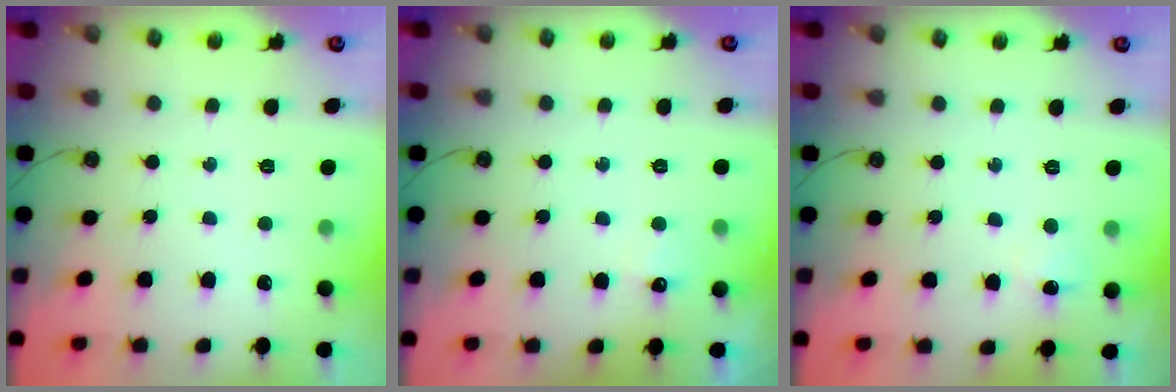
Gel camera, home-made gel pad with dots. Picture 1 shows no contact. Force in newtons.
{"total": 4.0, "press": 4.0, "slide": 0.7}
{"total": 3.8, "press": 3.8, "slide": 0.6}